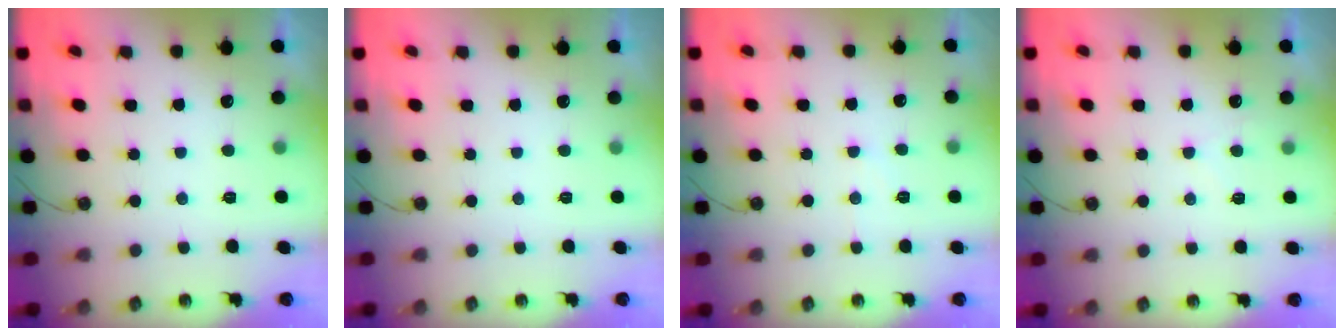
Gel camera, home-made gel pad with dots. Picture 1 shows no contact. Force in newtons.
{"total": 0.0}
{"total": 4.2, "press": 4.2, "slide": 0.6}
{"total": 4.1, "press": 4.1, "slide": 0.5}